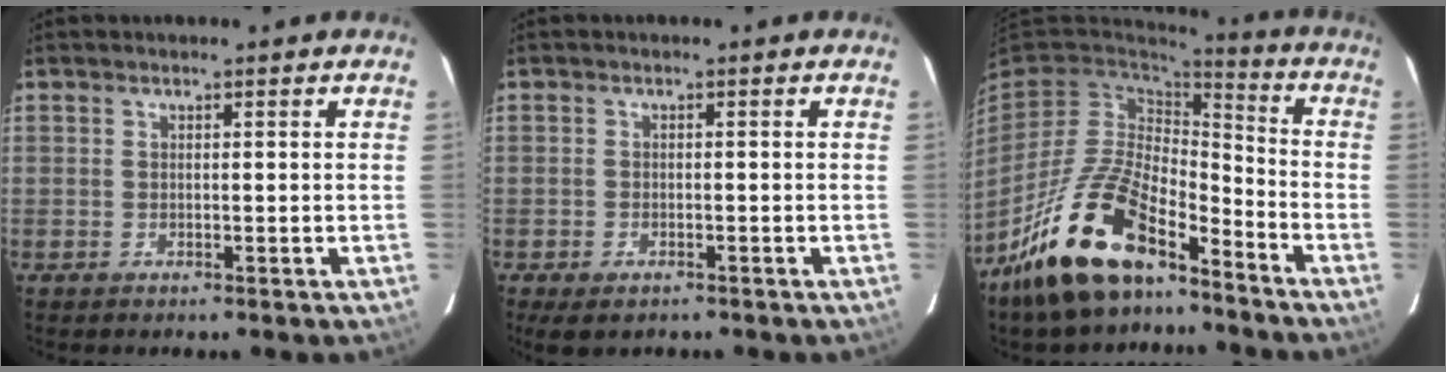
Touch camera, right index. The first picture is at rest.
{"total": 3.7, "force": [-2.5, 1.9, 2.0], "torque": [-0.045, -0.013, -0.040]}
{"total": 18.8, "force": [-13.1, 7.1, 11.4], "torque": [-0.238, -0.012, -0.241]}